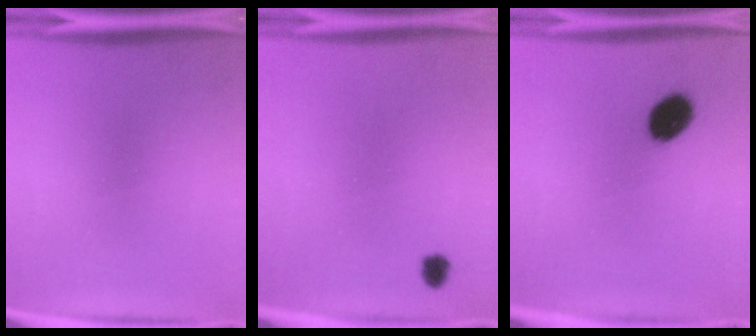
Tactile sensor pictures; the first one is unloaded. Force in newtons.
{"total": 1.8}
{"total": 7.7}